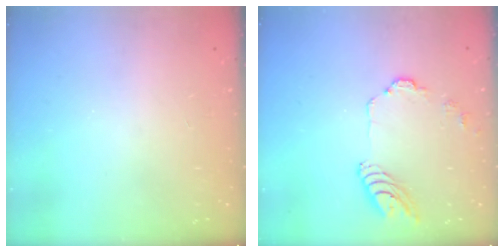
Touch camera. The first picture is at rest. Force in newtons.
{"total": 10.2, "press": 10.1, "slide": 1.1}